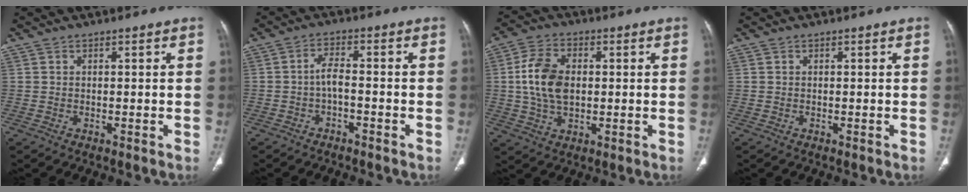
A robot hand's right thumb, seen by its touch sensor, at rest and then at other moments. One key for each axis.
{"total": 3.5, "fx": -1.3, "fy": 1.4, "fz": 2.9, "tx": -0.056, "ty": 0.025, "tz": -0.027}
{"total": 10.4, "fx": 0.7, "fy": 6.8, "fz": 7.9, "tx": -0.148, "ty": 0.006, "tz": 0.014}
{"total": 0.0}